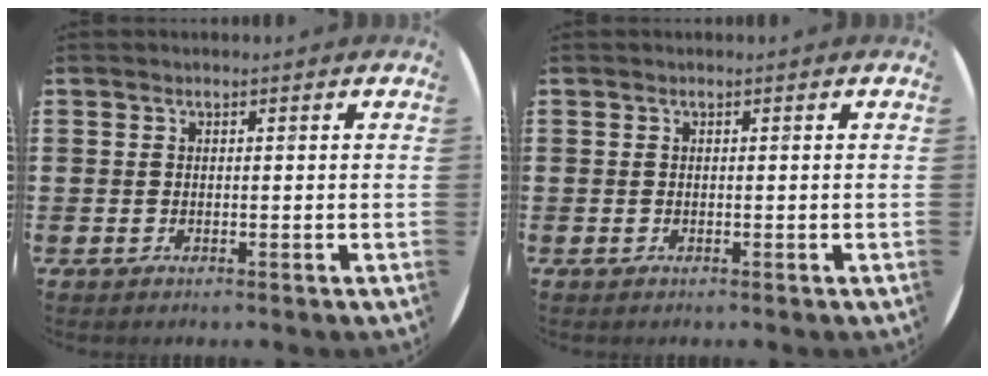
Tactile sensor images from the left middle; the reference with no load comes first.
{"total": 0.0}